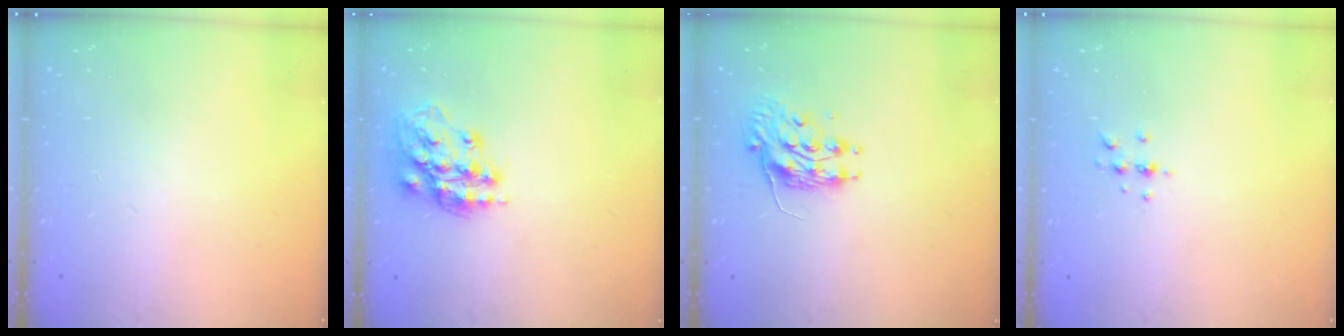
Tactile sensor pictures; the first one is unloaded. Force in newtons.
{"total": 16.1, "press": 16.1, "slide": 1.5}
{"total": 8.5, "press": 8.5, "slide": 0.3}
{"total": 4.1, "press": 3.7, "slide": 1.7}